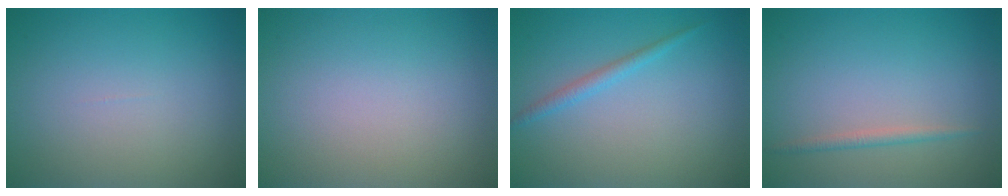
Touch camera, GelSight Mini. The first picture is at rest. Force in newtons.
{"total": 0.0}
{"total": 1.3, "press": 1.3, "slide": 0.1}
{"total": 1.1, "press": 1.1, "slide": 0.1}